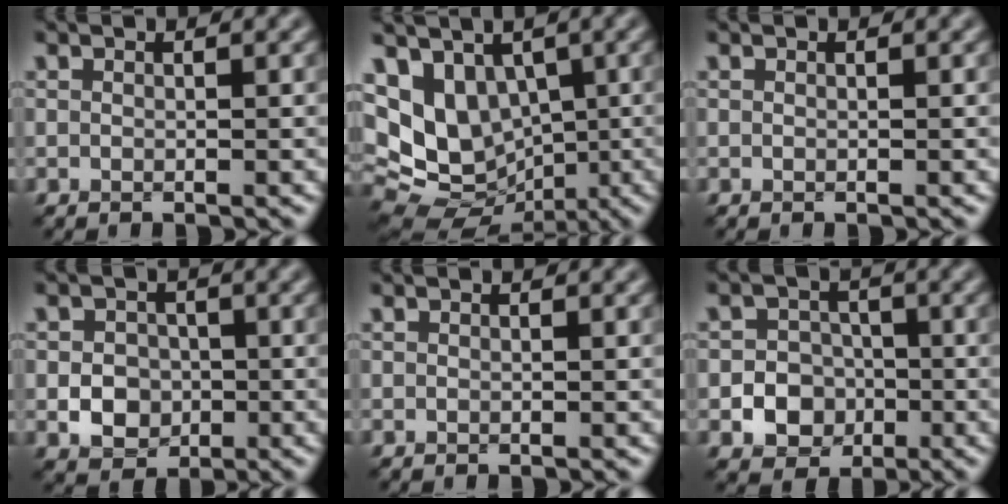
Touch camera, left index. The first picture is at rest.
{"total": 8.9, "force": [1.0, 7.0, 5.4], "torque": [-0.097, -0.004, 0.027]}
{"total": 0.0}
{"total": 3.5, "force": [-0.8, 2.9, 1.8], "torque": [-0.020, -0.002, -0.021]}
{"total": 0.0}
{"total": 5.4, "force": [-2.1, 4.6, 1.8], "torque": [-0.003, -0.002, -0.054]}